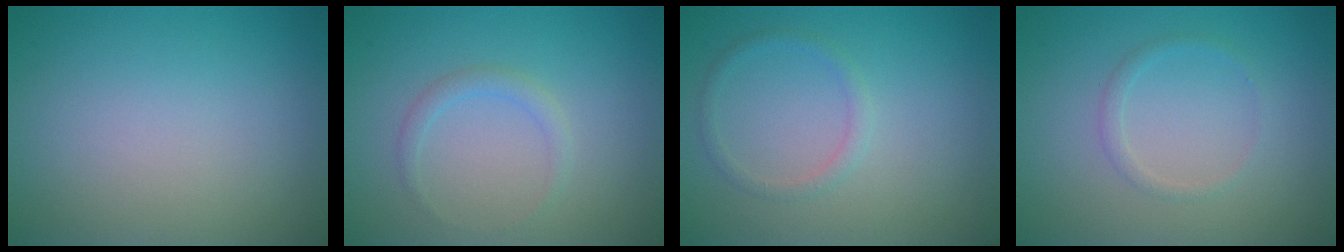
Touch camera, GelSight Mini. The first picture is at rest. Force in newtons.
{"total": 1.3, "press": 1.3, "slide": 0.1}
{"total": 1.2, "press": 1.2, "slide": 0.1}
{"total": 1.0, "press": 1.0, "slide": 0.1}